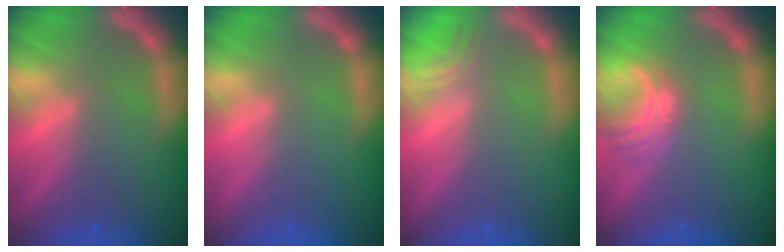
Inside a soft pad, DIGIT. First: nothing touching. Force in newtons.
{"total": 0.0}
{"total": 2.0}
{"total": 3.4}